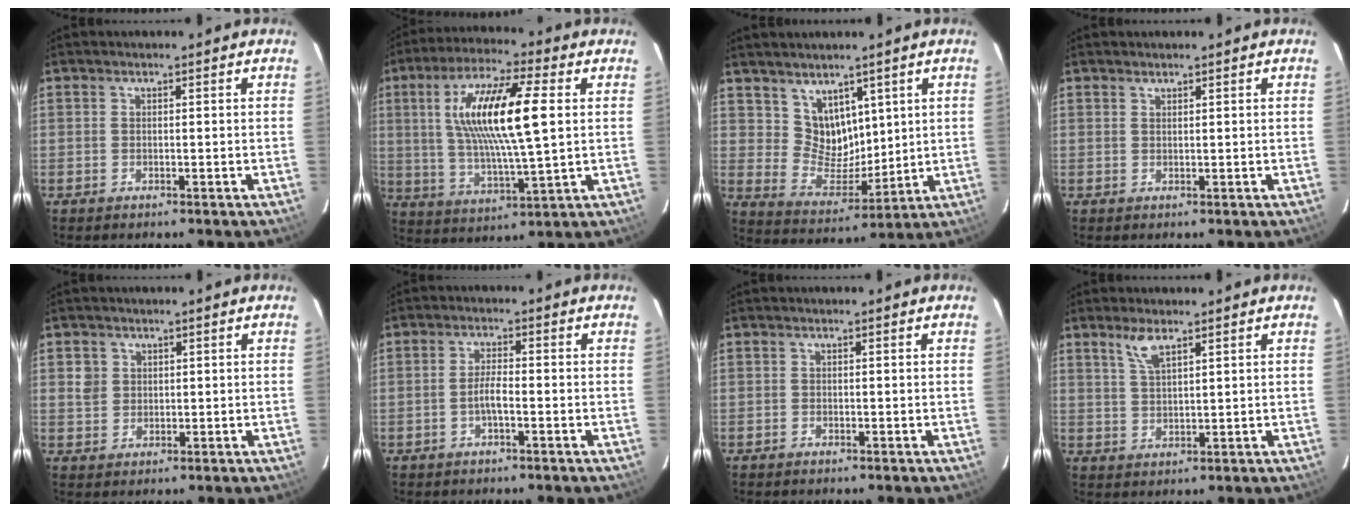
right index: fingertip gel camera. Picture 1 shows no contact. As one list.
[{"total": 17.6, "force": [3.6, 3.7, 16.8], "torque": [-0.315, 0.009, 0.066]}, {"total": 8.4, "force": [5.0, 6.1, 3.0], "torque": [-0.048, -0.002, 0.109]}, {"total": 0.6, "force": [0.6, 0.1, 0.1], "torque": [-0.002, 0.002, 0.012]}, {"total": 3.1, "force": [0.9, 2.9, 0.8], "torque": [-0.010, 0.011, 0.019]}, {"total": 2.8, "force": [-1.2, 0.4, 2.5], "torque": [-0.050, 0.003, -0.023]}, {"total": 0.0}, {"total": 4.1, "force": [2.8, 1.1, 2.8], "torque": [-0.055, 0.002, 0.058]}]